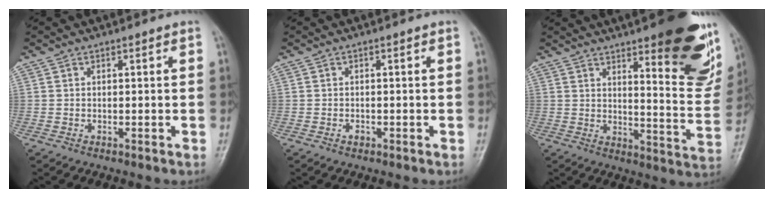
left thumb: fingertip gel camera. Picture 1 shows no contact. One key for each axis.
{"total": 0.9, "fx": -0.5, "fy": 0.6, "fz": 0.5, "tx": -0.006, "ty": 0.004, "tz": -0.008}
{"total": 21.8, "fx": 12.6, "fy": 5.7, "fz": 16.8, "tx": -0.179, "ty": -0.078, "tz": 0.167}